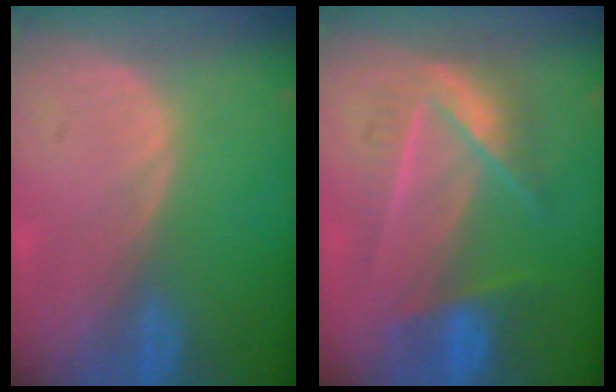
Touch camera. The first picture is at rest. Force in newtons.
{"total": 7.1, "press": 7.1, "slide": 0.2}